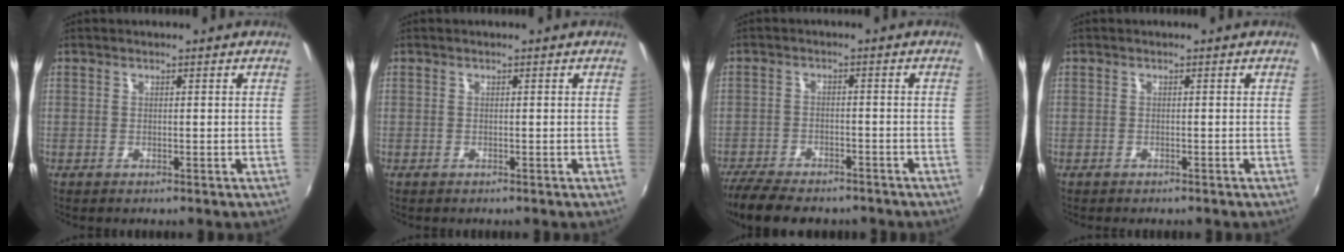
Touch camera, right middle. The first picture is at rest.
{"total": 0.0}
{"total": 12.7, "force": [-10.5, 4.2, 5.8], "torque": [-0.137, -0.032, -0.171]}
{"total": 1.0, "force": [-0.9, 0.4, 0.2], "torque": [-0.009, -0.001, -0.014]}